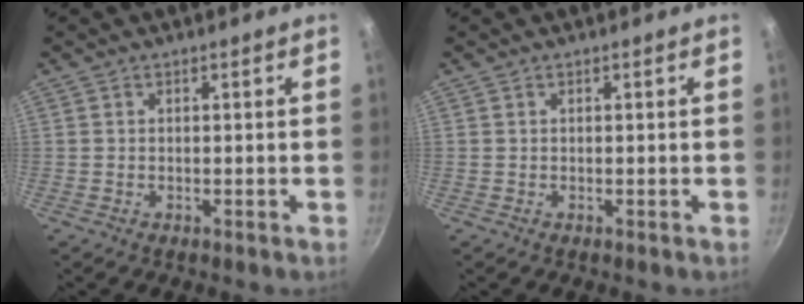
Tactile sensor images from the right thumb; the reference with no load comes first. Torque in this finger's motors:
{"motor_torque": [-0.01, 0.01, 0.00, 0.00, 0.00]}